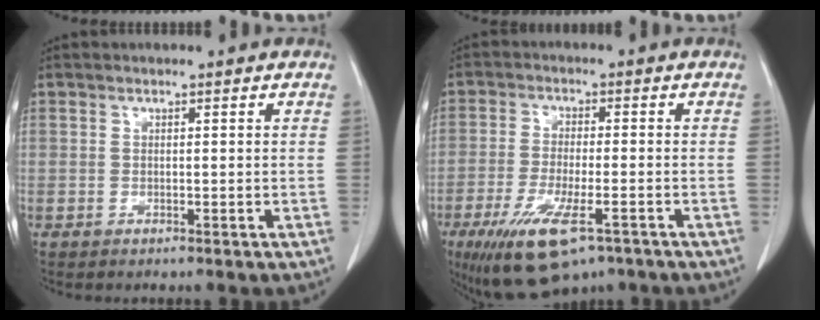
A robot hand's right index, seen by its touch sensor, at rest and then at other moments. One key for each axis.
{"total": 11.8, "fx": -6.8, "fy": 3.4, "fz": 9.0, "tx": -0.165, "ty": -0.025, "tz": -0.108}